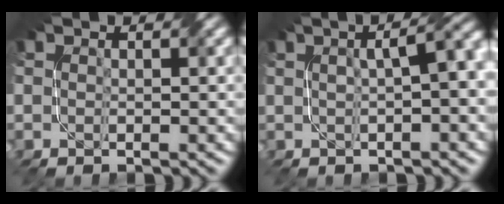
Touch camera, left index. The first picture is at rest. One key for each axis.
{"total": 5.5, "fx": 0.8, "fy": 1.7, "fz": 5.1, "tx": -0.041, "ty": 0.027, "tz": 0.015}